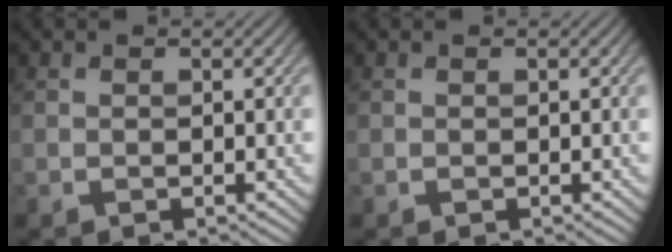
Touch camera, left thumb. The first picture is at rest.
{"total": 0.0}